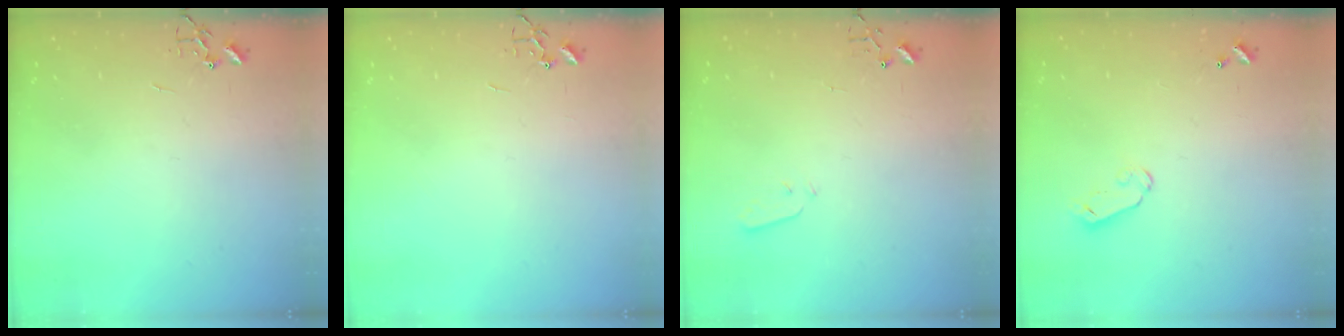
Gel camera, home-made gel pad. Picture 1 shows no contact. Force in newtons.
{"total": 0.0}
{"total": 3.1, "press": 3.1, "slide": 0.7}
{"total": 4.0, "press": 4.0, "slide": 0.4}